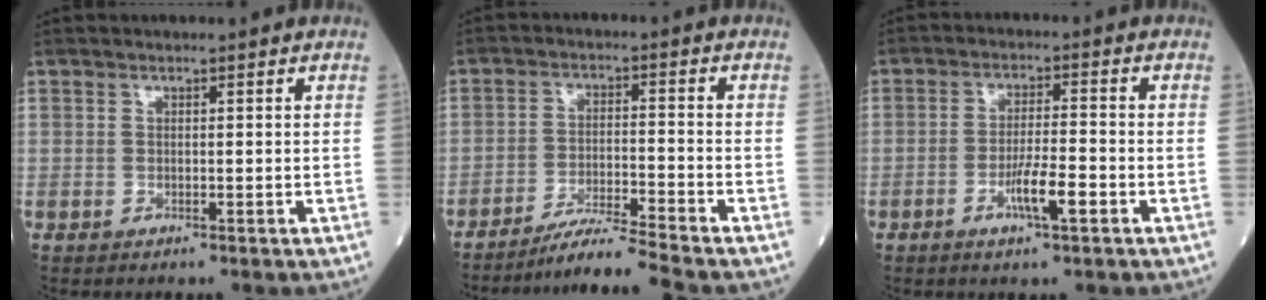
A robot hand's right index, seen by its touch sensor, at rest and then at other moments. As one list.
[{"total": 6.8, "force": [-6.1, -2.0, 2.4], "torque": [-0.043, -0.022, -0.110]}, {"total": 5.6, "force": [-2.4, 0.5, 5.0], "torque": [-0.094, -0.003, -0.042]}]